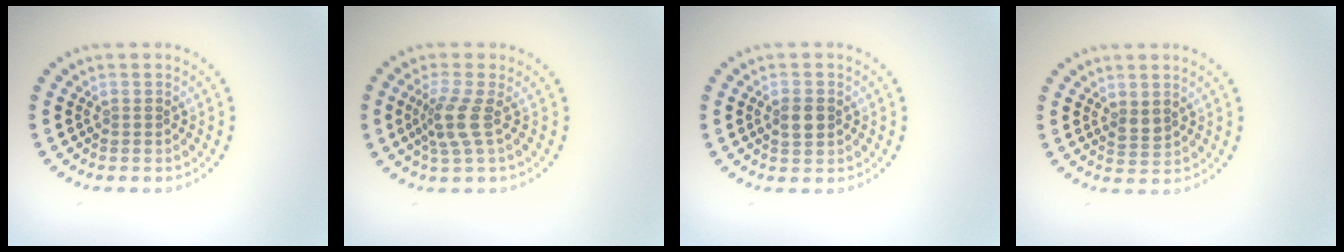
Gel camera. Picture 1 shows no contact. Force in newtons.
{"total": 2.8, "press": 2.1, "slide": 1.8}
{"total": 2.0, "press": 2.0, "slide": 0.1}
{"total": 1.1, "press": 1.1, "slide": 0.4}